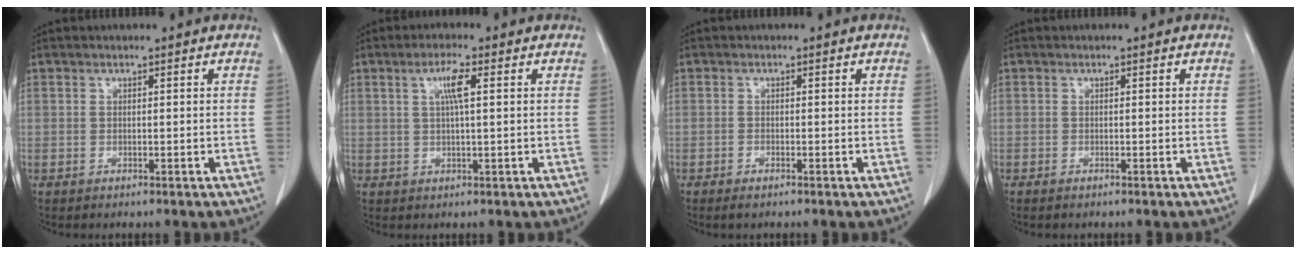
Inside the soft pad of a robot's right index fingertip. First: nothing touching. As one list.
[{"total": 3.9, "force": [1.2, 0.2, 3.7], "torque": [-0.070, 0.004, 0.022]}, {"total": 1.4, "force": [-1.0, 0.3, 0.9], "torque": [-0.016, -0.002, -0.014]}, {"total": 0.6, "force": [-0.5, 0.1, 0.4], "torque": [-0.011, -0.001, -0.008]}]